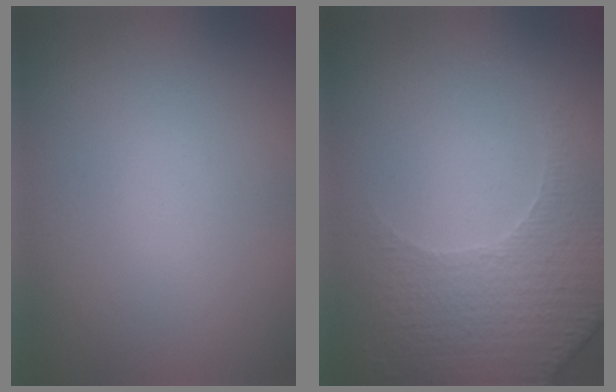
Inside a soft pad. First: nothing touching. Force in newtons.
{"total": 4.7, "press": 3.6, "slide": 3.0}